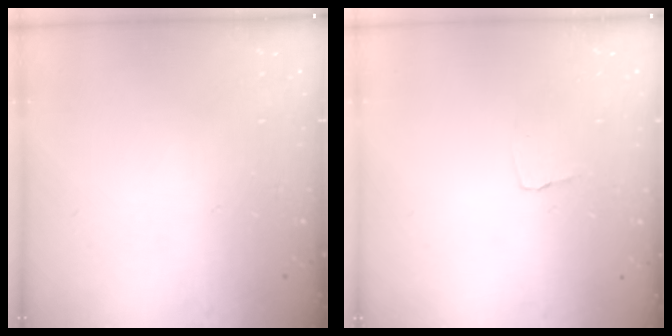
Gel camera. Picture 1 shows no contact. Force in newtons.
{"total": 2.9, "press": 2.8, "slide": 0.3}